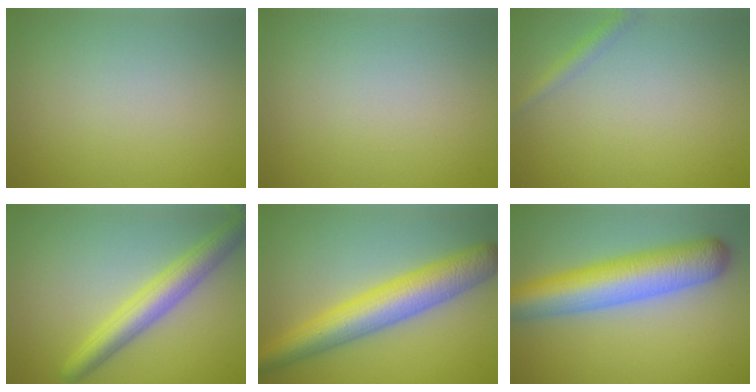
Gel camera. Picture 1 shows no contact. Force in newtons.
{"total": 0.0}
{"total": 1.4, "press": 1.4, "slide": 0.1}
{"total": 4.7, "press": 4.7, "slide": 0.1}
{"total": 7.9, "press": 7.9, "slide": 0.1}
{"total": 9.0, "press": 8.9, "slide": 0.3}